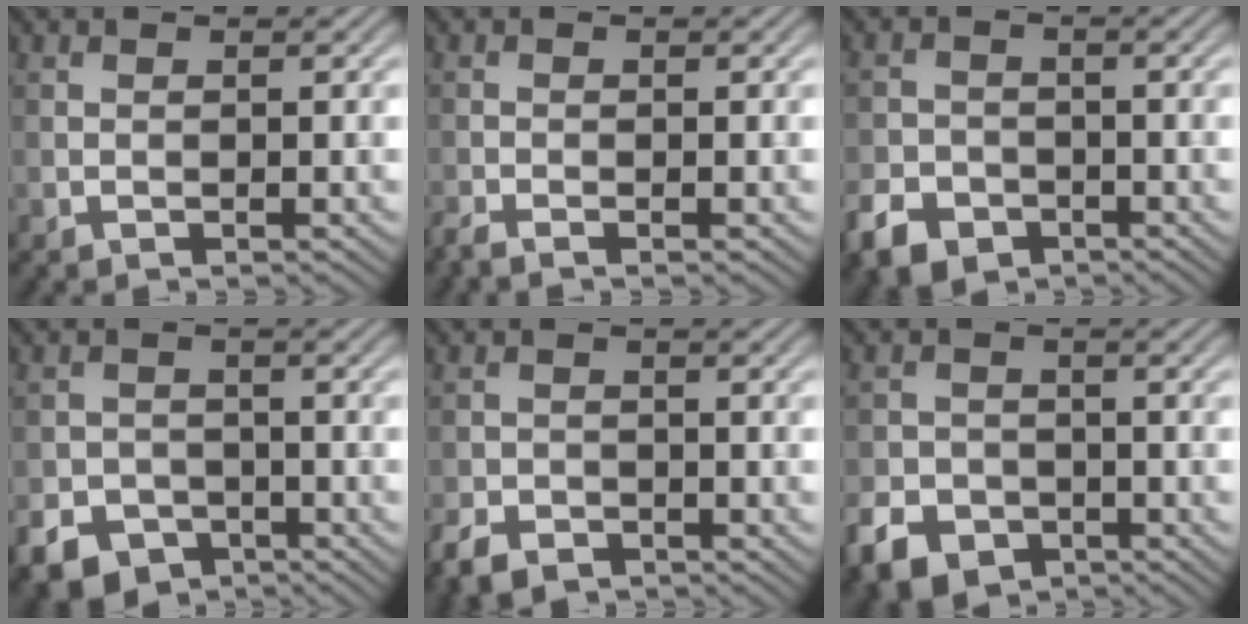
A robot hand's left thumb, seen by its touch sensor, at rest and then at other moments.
{"total": 1.5, "force": [-1.3, 0.0, 0.8], "torque": [-0.017, -0.005, -0.032]}
{"total": 4.9, "force": [-3.1, 3.2, 2.0], "torque": [-0.047, -0.006, -0.064]}
{"total": 6.5, "force": [-4.2, 4.5, 2.1], "torque": [-0.038, -0.011, -0.074]}
{"total": 3.6, "force": [-2.7, 1.8, 1.5], "torque": [-0.029, -0.007, -0.057]}
{"total": 5.7, "force": [-3.4, 3.9, 2.4], "torque": [-0.053, -0.008, -0.069]}